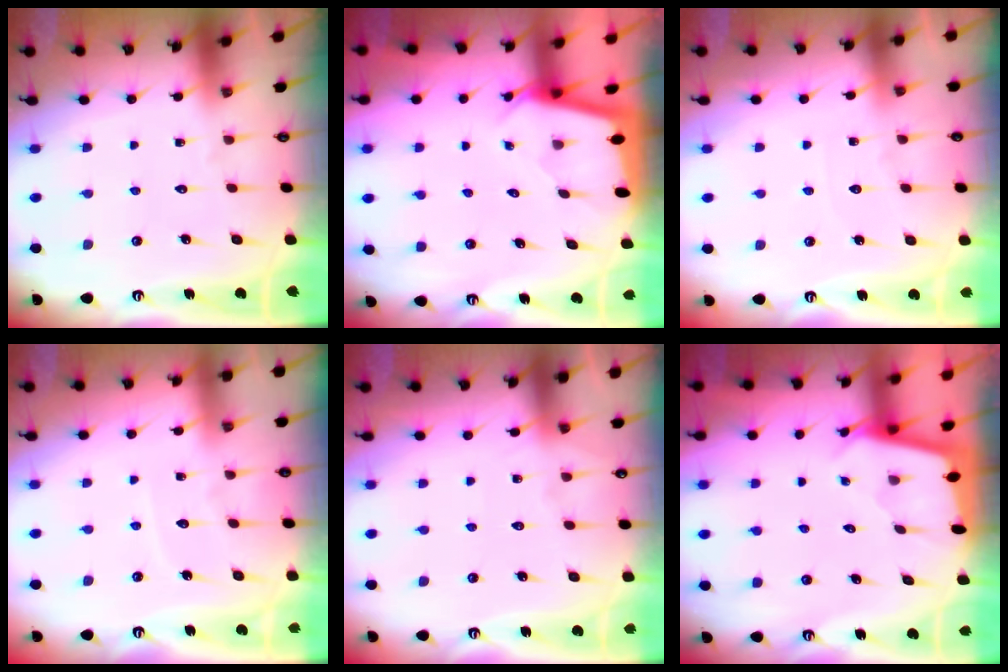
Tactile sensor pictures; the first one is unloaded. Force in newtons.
{"total": 2.0, "press": 2.0, "slide": 0.1}
{"total": 3.2, "press": 3.1, "slide": 0.4}
{"total": 3.5, "press": 3.5, "slide": 0.5}
{"total": 3.4, "press": 3.4, "slide": 0.4}
{"total": 1.8, "press": 1.8, "slide": 0.2}